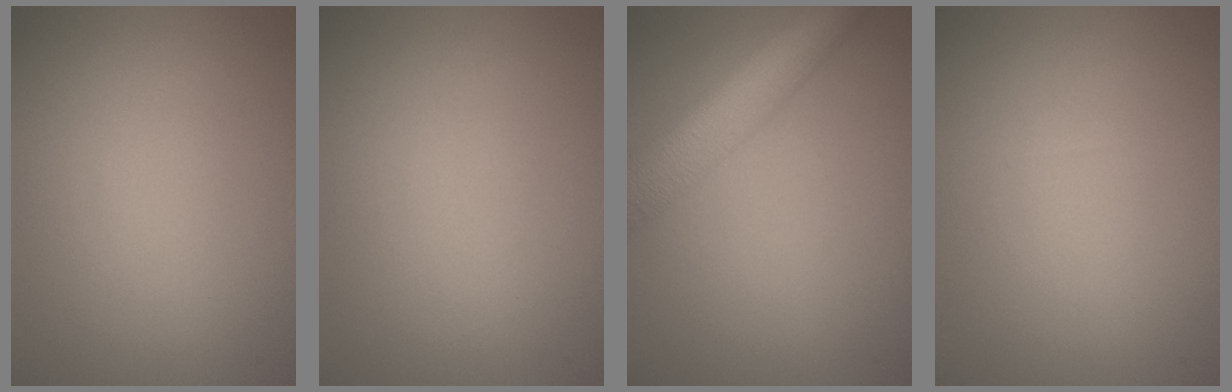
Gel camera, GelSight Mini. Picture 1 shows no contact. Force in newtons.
{"total": 0.0}
{"total": 7.5, "press": 7.5, "slide": 0.4}
{"total": 0.0}